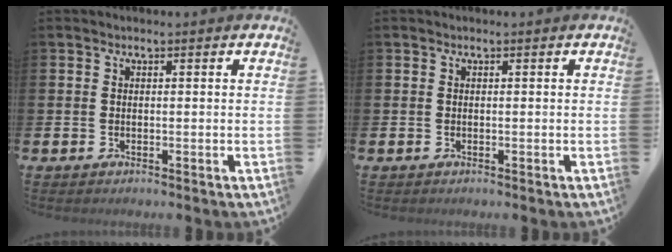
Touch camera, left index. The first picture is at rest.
{"total": 0.0}